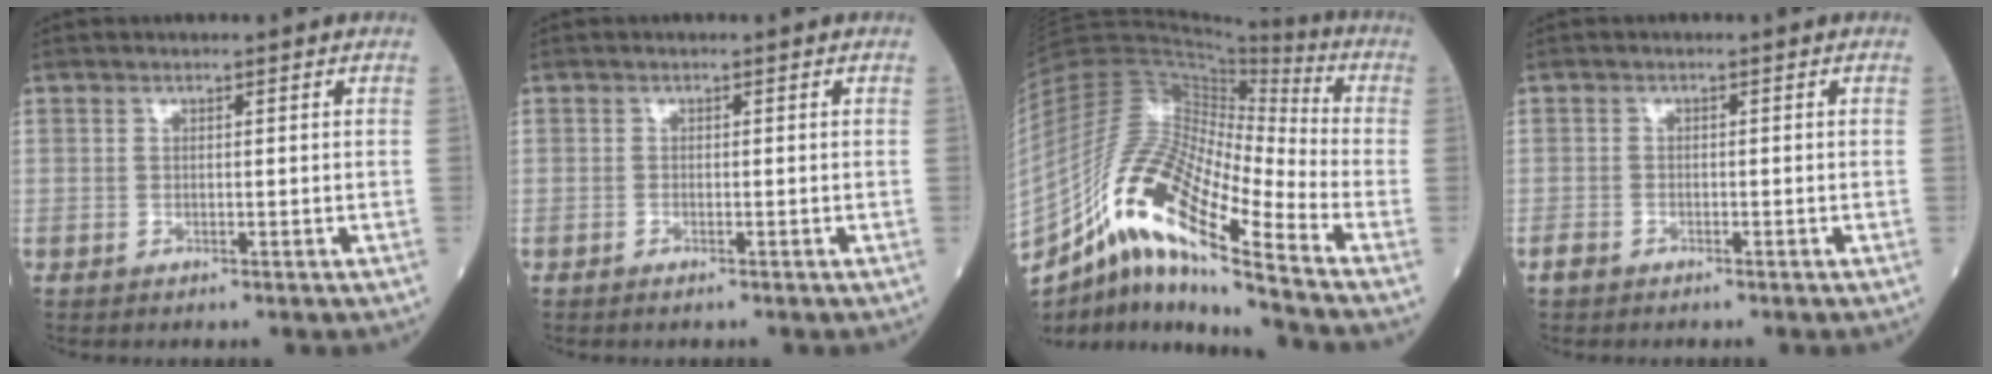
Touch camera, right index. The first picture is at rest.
{"total": 0.6, "force": [-0.5, 0.0, 0.3], "torque": [-0.008, -0.001, -0.009]}
{"total": 18.7, "force": [-12.0, 2.3, 14.2], "torque": [-0.287, 0.002, -0.216]}
{"total": 1.4, "force": [-1.2, 0.8, 0.3], "torque": [-0.010, 0.002, -0.022]}